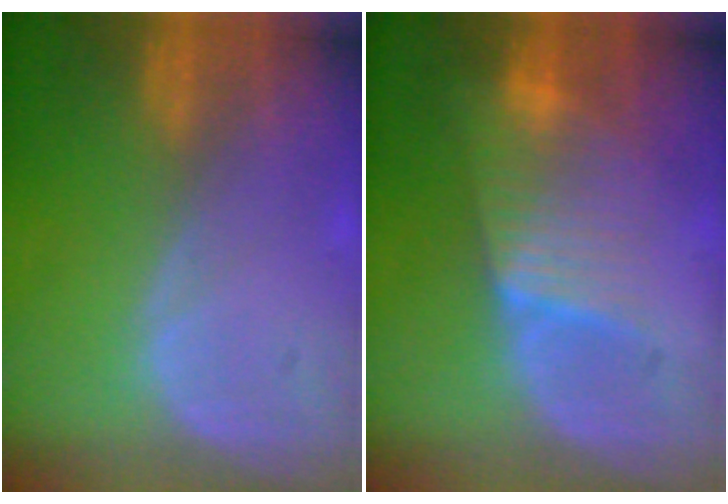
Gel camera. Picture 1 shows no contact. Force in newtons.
{"total": 6.4, "press": 6.3, "slide": 0.8}